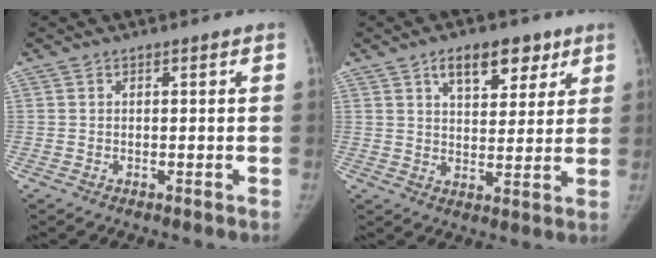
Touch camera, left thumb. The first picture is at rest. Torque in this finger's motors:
{"motor_torque": [-0.09, 0.50, 0.98, -0.64, 0.12]}